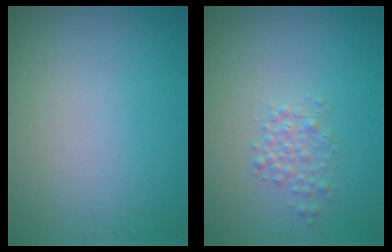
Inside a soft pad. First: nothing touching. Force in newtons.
{"total": 1.6, "press": 1.6, "slide": 0.0}